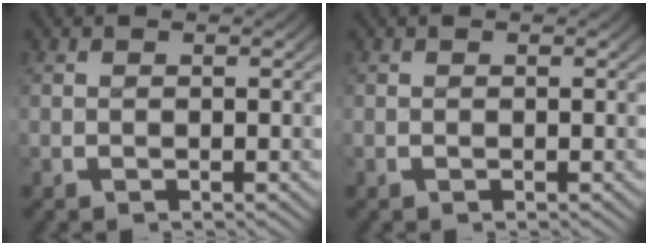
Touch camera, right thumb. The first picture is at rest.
{"total": 0.0}